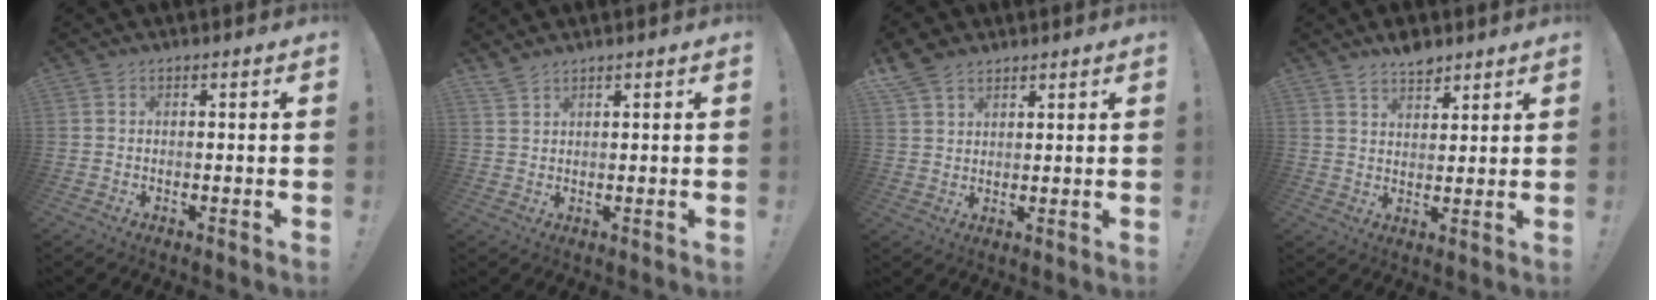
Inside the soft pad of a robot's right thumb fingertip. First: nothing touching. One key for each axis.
{"total": 2.4, "fx": 2.2, "fy": 0.5, "fz": 0.9, "tx": -0.023, "ty": -0.010, "tz": 0.043}
{"total": 6.6, "fx": 4.9, "fy": 3.7, "fz": 2.4, "tx": -0.045, "ty": -0.019, "tz": 0.095}
{"total": 5.4, "fx": 4.6, "fy": 2.5, "fz": 1.5, "tx": -0.004, "ty": -0.035, "tz": 0.081}